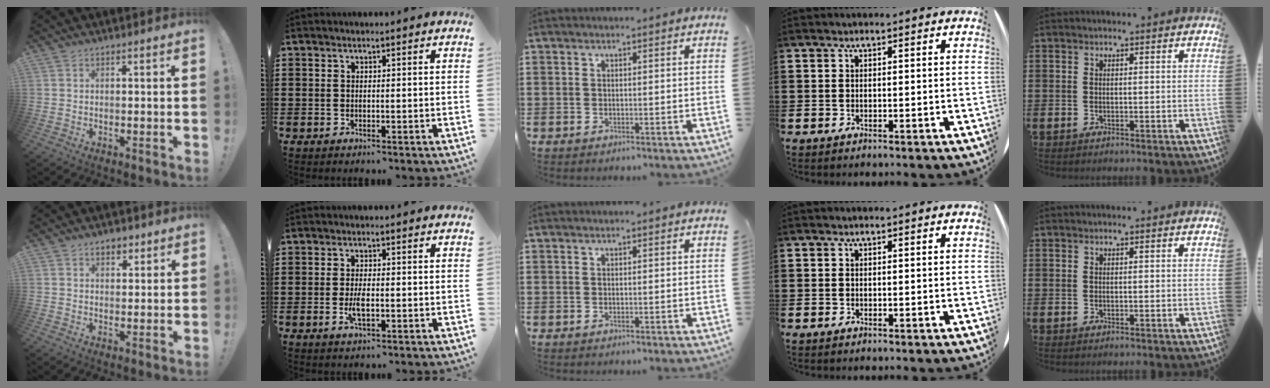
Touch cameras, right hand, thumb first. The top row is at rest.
{"thumb": {"total": 4.1, "force": [2.3, 2.8, 1.9], "torque": [-0.014, -0.006, 0.039]}, "index": {"total": 3.1, "force": [-0.7, 0.9, 2.9], "torque": [-0.059, -0.005, -0.013]}}